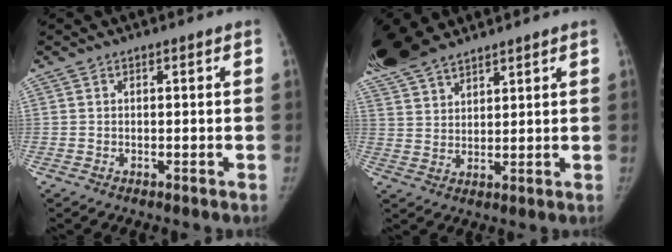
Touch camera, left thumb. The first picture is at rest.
{"total": 13.3, "force": [11.0, 5.0, 5.4], "torque": [-0.117, -0.002, 0.219]}